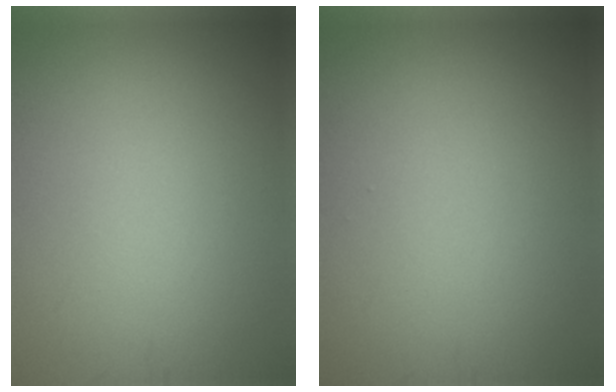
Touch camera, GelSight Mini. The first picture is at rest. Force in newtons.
{"total": 0.0}